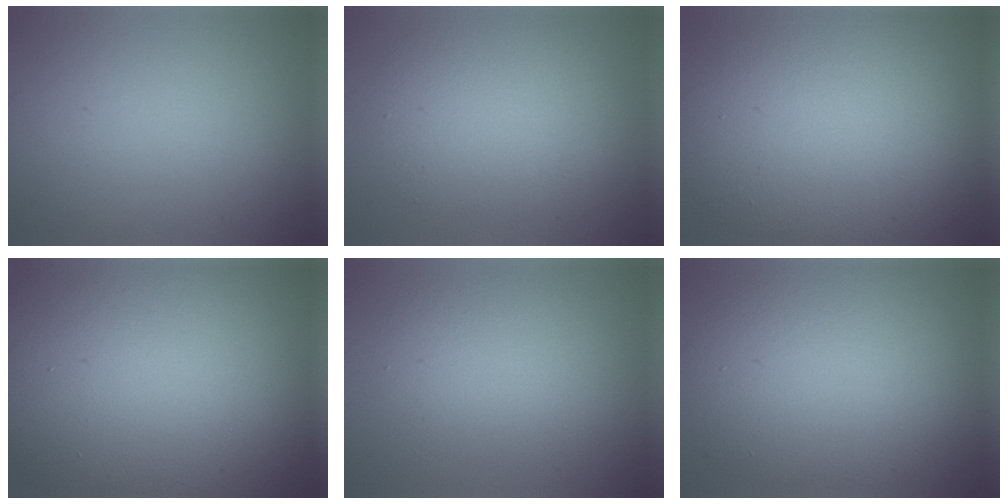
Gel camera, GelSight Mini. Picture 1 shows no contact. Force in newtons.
{"total": 5.5, "press": 5.5, "slide": 0.2}
{"total": 15.0, "press": 14.9, "slide": 0.9}
{"total": 22.1, "press": 22.0, "slide": 1.5}
{"total": 3.5, "press": 3.5, "slide": 0.2}
{"total": 10.7, "press": 10.7, "slide": 0.7}